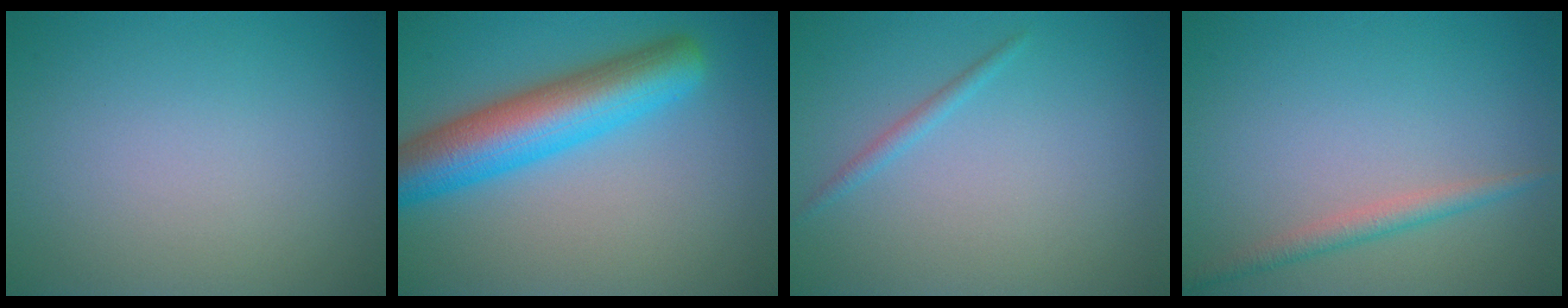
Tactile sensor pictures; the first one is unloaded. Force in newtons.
{"total": 8.1, "press": 8.1, "slide": 0.3}
{"total": 1.0, "press": 1.0, "slide": 0.0}
{"total": 1.8, "press": 1.8, "slide": 0.1}